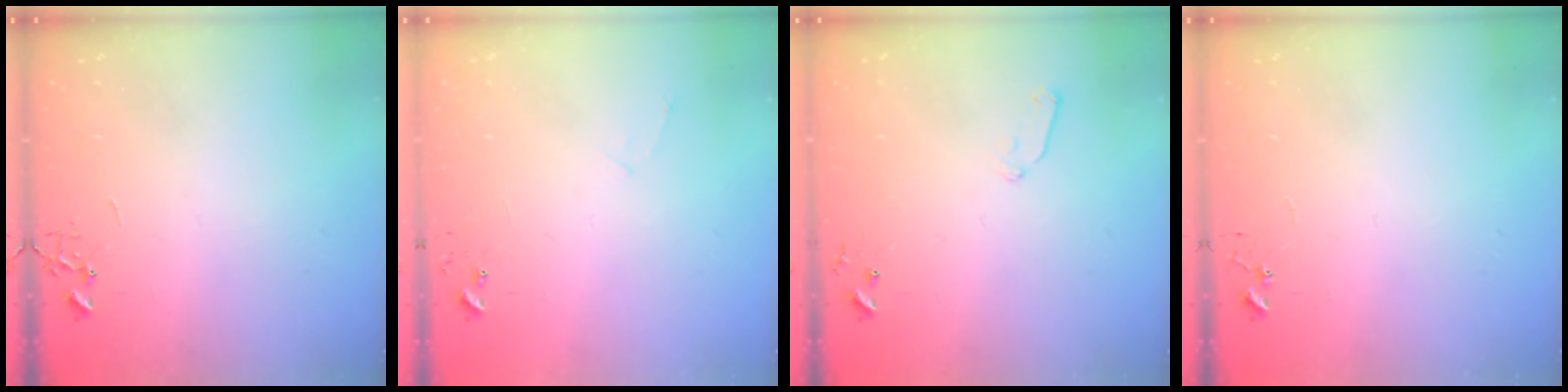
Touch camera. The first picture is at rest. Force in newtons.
{"total": 4.8, "press": 4.8, "slide": 0.5}
{"total": 6.0, "press": 5.9, "slide": 1.0}
{"total": 4.8, "press": 4.8, "slide": 0.2}